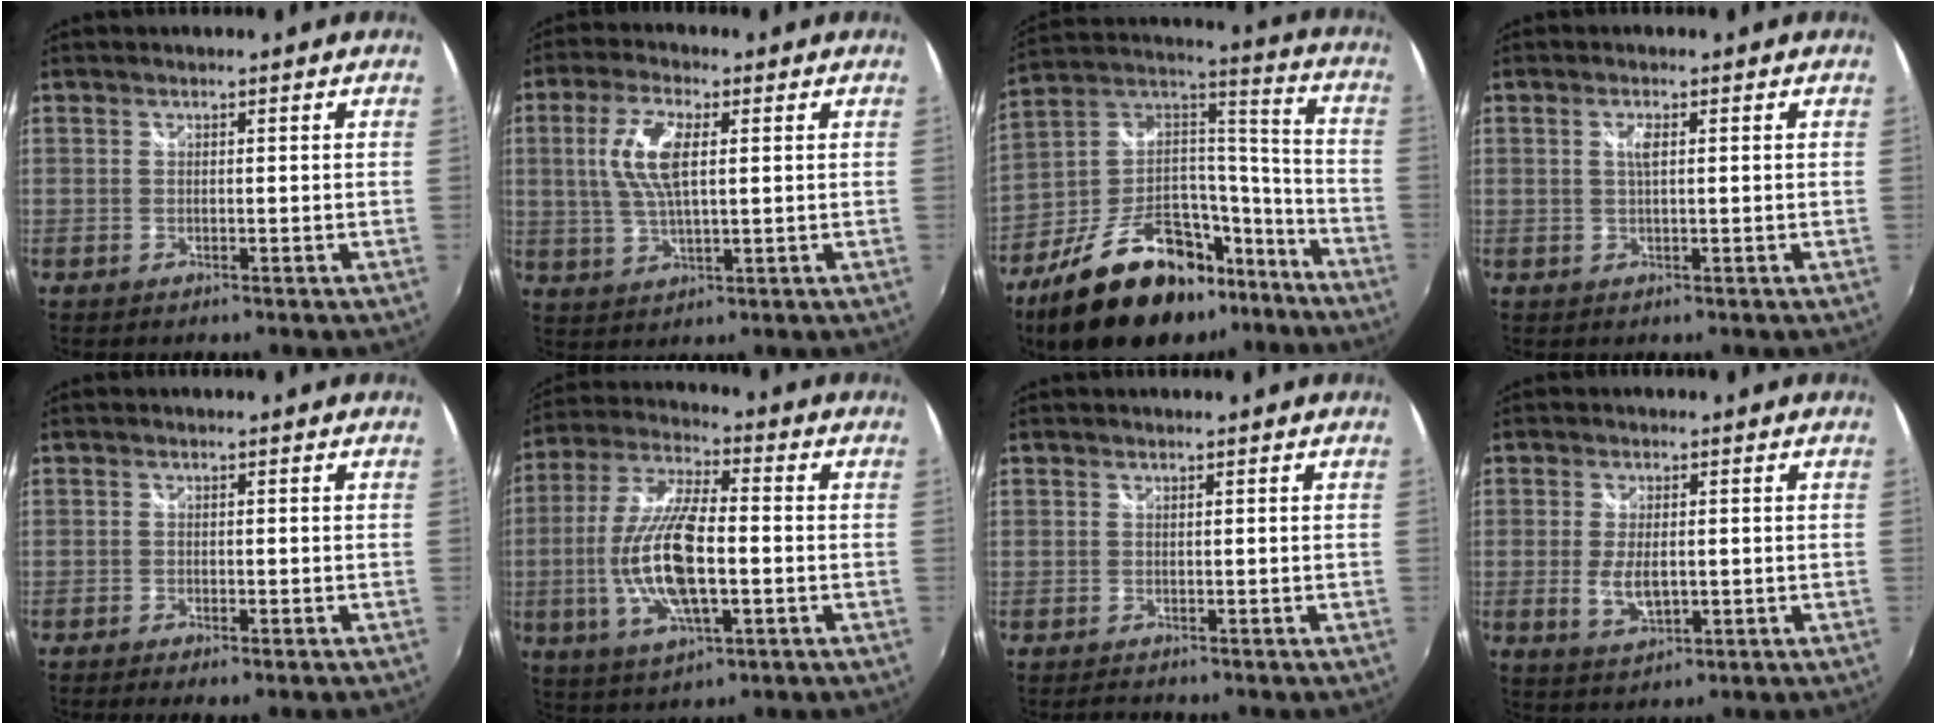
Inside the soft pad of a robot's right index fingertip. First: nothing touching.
{"total": 8.9, "force": [1.7, 3.2, 8.1], "torque": [-0.166, 0.006, 0.038]}
{"total": 27.9, "force": [-18.4, 13.3, 16.3], "torque": [-0.286, 0.036, -0.277]}
{"total": 1.9, "force": [0.4, 0.4, 1.8], "torque": [-0.034, 0.002, 0.006]}
{"total": 2.4, "force": [-1.9, 0.3, 1.4], "torque": [-0.036, -0.009, -0.035]}
{"total": 15.5, "force": [-2.6, 5.2, 14.4], "torque": [-0.290, -0.005, -0.045]}
{"total": 1.2, "force": [-0.8, 0.8, 0.1], "torque": [-0.006, -0.001, -0.014]}
{"total": 4.4, "force": [-0.3, 2.5, 3.6], "torque": [-0.069, -0.009, -0.002]}